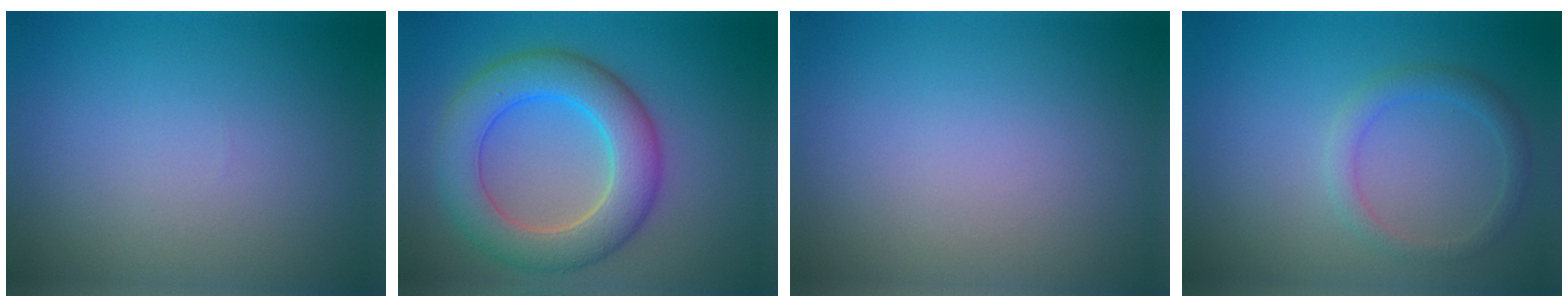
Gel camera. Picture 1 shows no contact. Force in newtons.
{"total": 7.4, "press": 7.3, "slide": 0.5}
{"total": 0.0}
{"total": 1.9, "press": 1.9, "slide": 0.1}